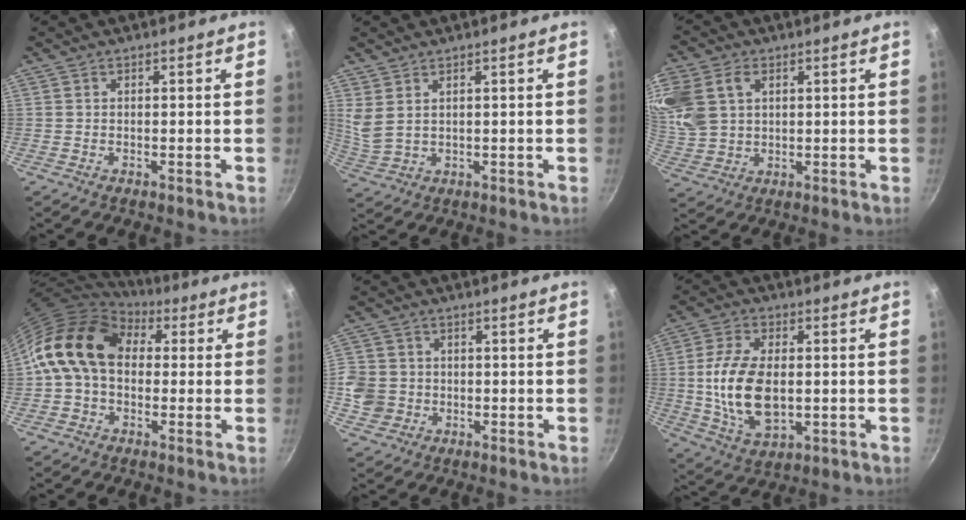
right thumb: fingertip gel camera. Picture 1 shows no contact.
{"total": 4.0, "force": [2.2, 2.0, 2.6], "torque": [-0.051, -0.017, 0.053]}
{"total": 16.2, "force": [5.2, 12.1, 9.5], "torque": [-0.225, 0.015, 0.108]}
{"total": 14.0, "force": [2.8, 10.2, 9.2], "torque": [-0.130, 0.017, 0.030]}
{"total": 8.3, "force": [-1.0, 7.8, 2.7], "torque": [-0.046, 0.011, -0.021]}
{"total": 14.5, "force": [-0.4, 8.5, 11.8], "torque": [-0.216, 0.003, -0.001]}